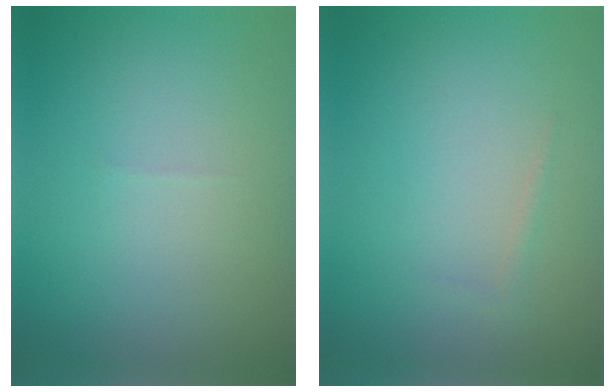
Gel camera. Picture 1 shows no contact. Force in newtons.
{"total": 0.6, "press": 0.6, "slide": 0.0}